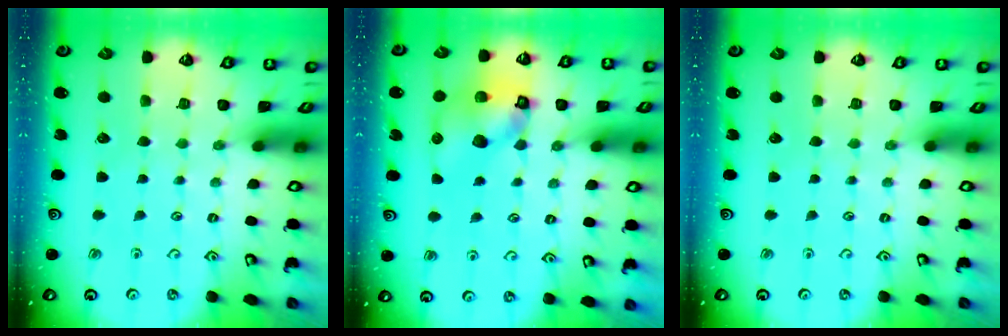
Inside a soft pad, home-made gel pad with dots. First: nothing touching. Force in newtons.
{"total": 11.1, "press": 11.0, "slide": 1.8}
{"total": 0.0}